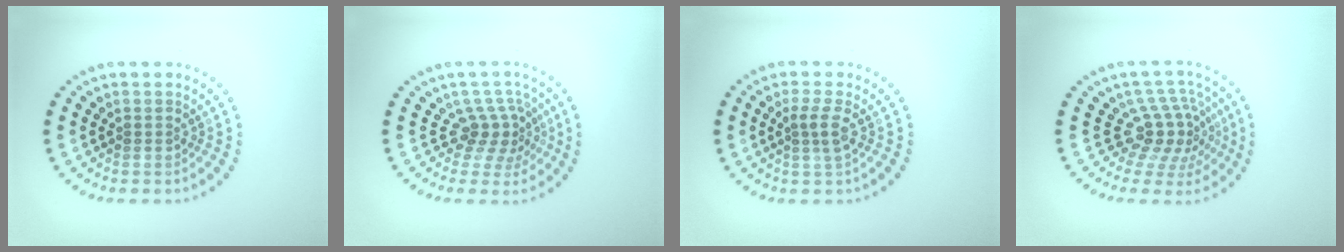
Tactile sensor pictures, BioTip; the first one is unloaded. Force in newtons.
{"total": 2.9, "press": 2.0, "slide": 2.1}
{"total": 1.9, "press": 1.6, "slide": 1.1}
{"total": 4.1, "press": 2.8, "slide": 3.0}